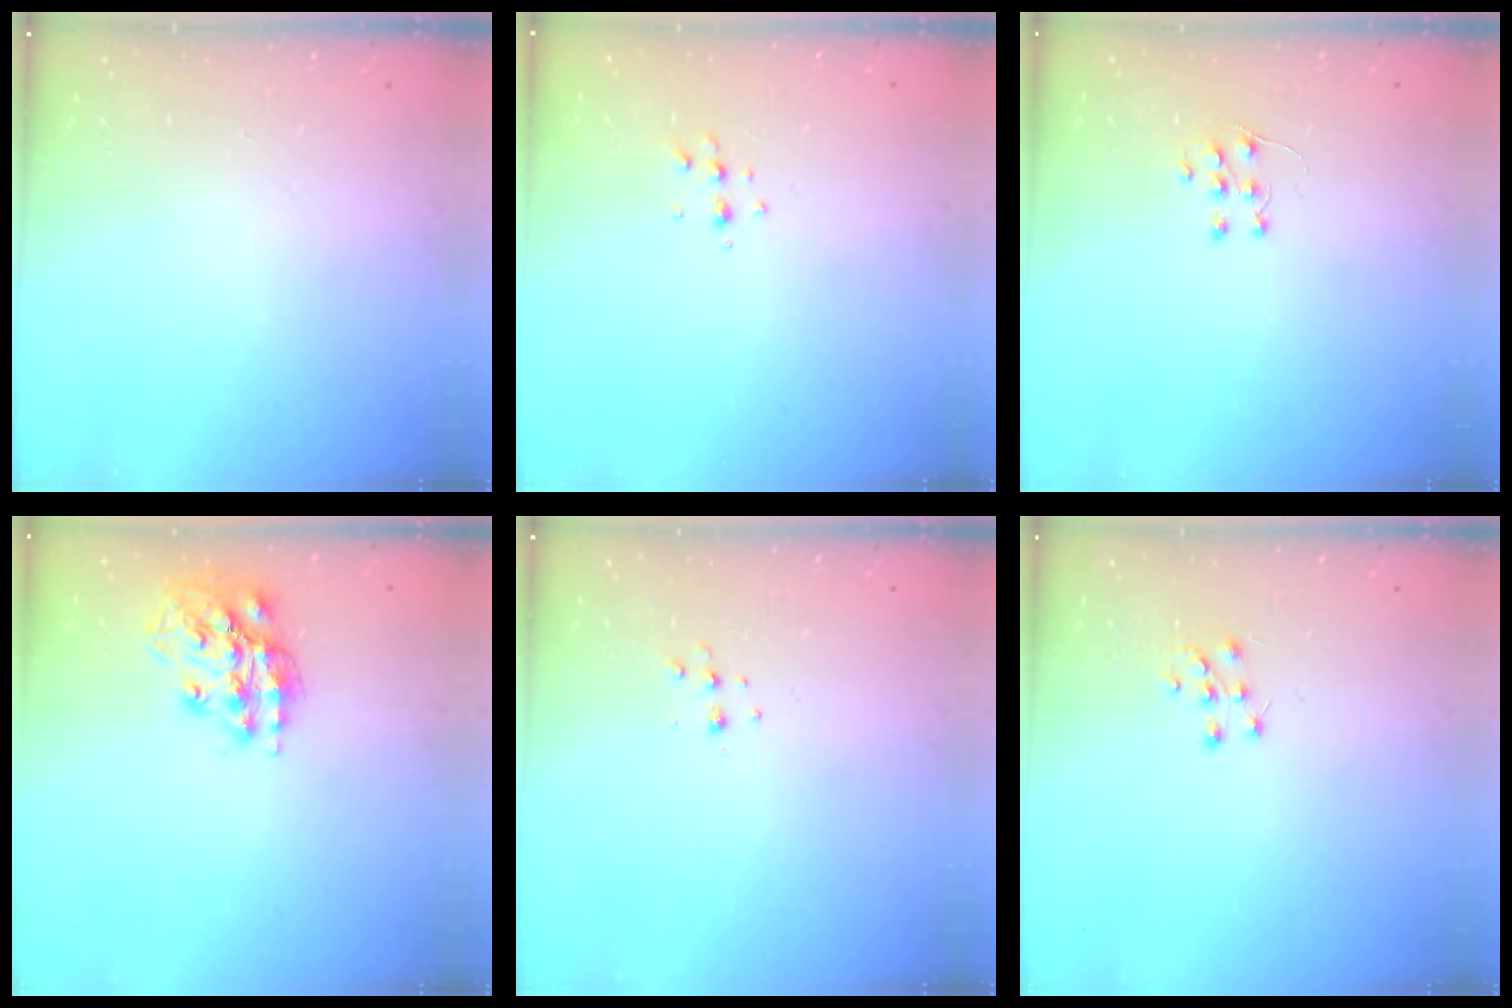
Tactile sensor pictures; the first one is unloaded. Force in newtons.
{"total": 4.3, "press": 4.2, "slide": 0.6}
{"total": 5.7, "press": 5.6, "slide": 0.4}
{"total": 16.1, "press": 16.1, "slide": 1.5}
{"total": 3.8, "press": 3.7, "slide": 0.7}
{"total": 7.2, "press": 7.1, "slide": 0.7}